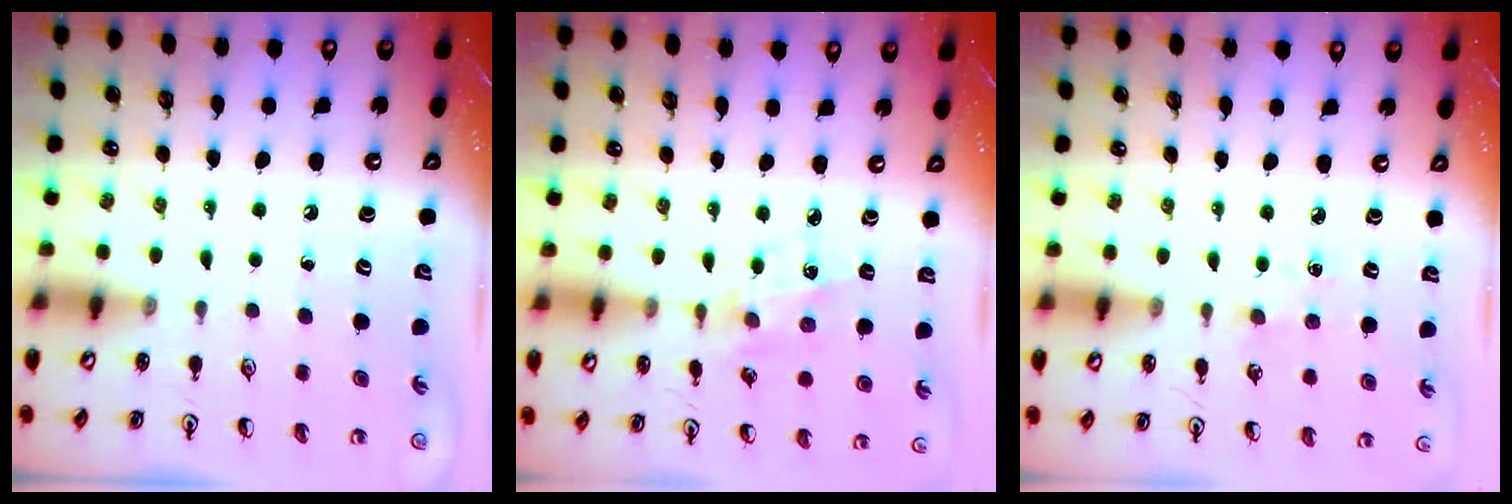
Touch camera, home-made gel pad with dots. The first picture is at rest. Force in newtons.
{"total": 2.9, "press": 2.8, "slide": 0.8}
{"total": 2.8, "press": 2.8, "slide": 0.4}